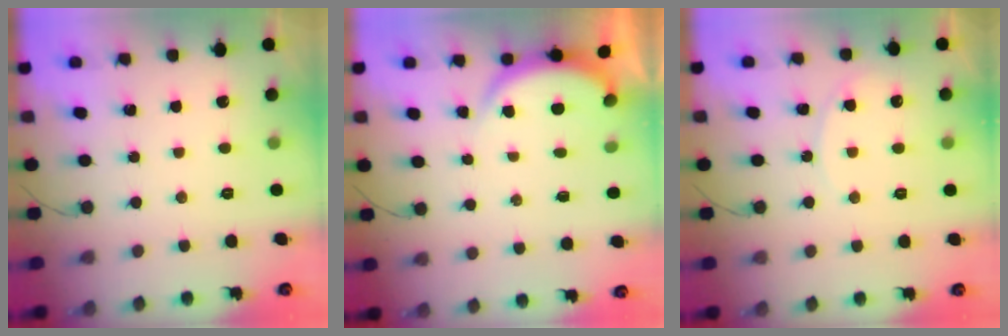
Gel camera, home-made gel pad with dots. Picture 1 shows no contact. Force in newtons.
{"total": 2.8, "press": 2.8, "slide": 0.6}
{"total": 5.0, "press": 5.0, "slide": 0.5}